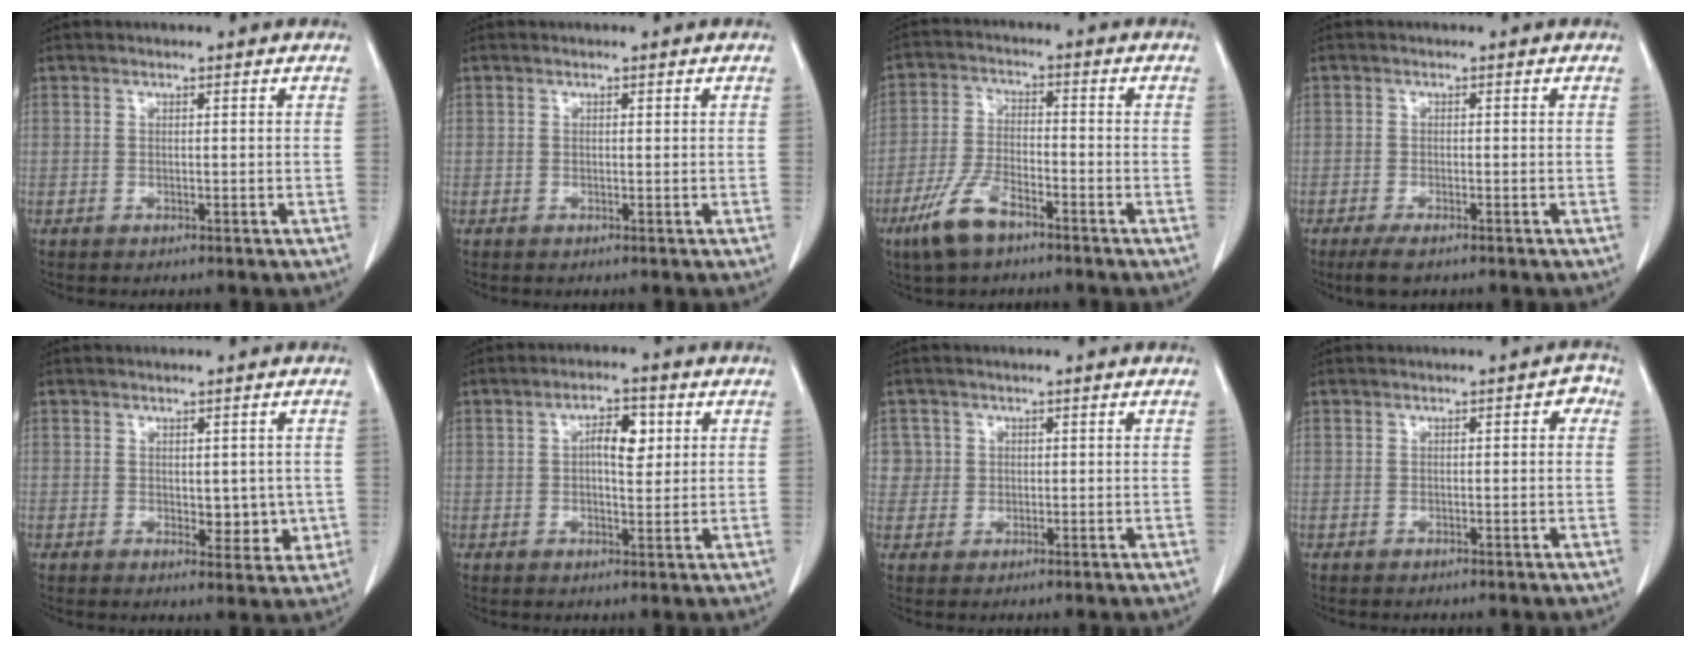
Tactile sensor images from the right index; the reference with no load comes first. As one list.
[{"total": 0.0}, {"total": 7.9, "force": [-5.2, 2.6, 5.4], "torque": [-0.125, -0.010, -0.097]}, {"total": 3.0, "force": [-2.2, 0.6, 2.1], "torque": [-0.045, -0.009, -0.034]}, {"total": 4.5, "force": [-0.1, 2.6, 3.7], "torque": [-0.034, -0.006, 0.007]}, {"total": 5.1, "force": [1.2, 2.0, 4.5], "torque": [-0.074, 0.010, 0.020]}, {"total": 2.8, "force": [0.7, 2.7, -0.3], "torque": [0.026, 0.003, 0.009]}, {"total": 1.8, "force": [0.2, 0.8, 1.6], "torque": [-0.009, 0.007, -0.003]}]